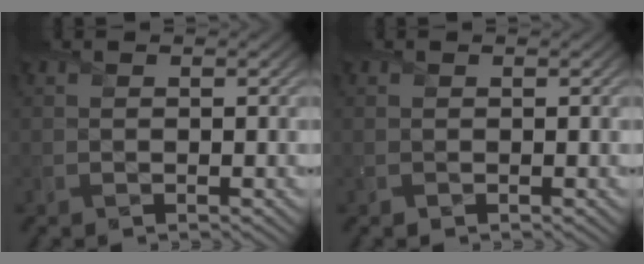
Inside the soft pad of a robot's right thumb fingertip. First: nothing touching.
{"total": 0.0}